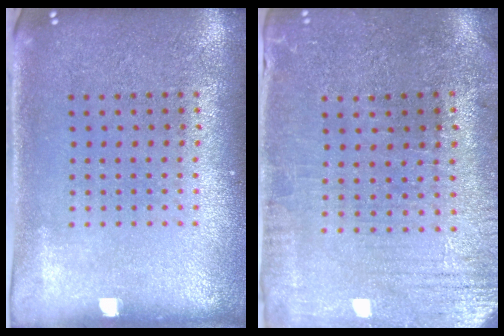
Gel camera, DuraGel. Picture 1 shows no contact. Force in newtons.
{"total": 0.5, "press": 0.3, "slide": 0.4}